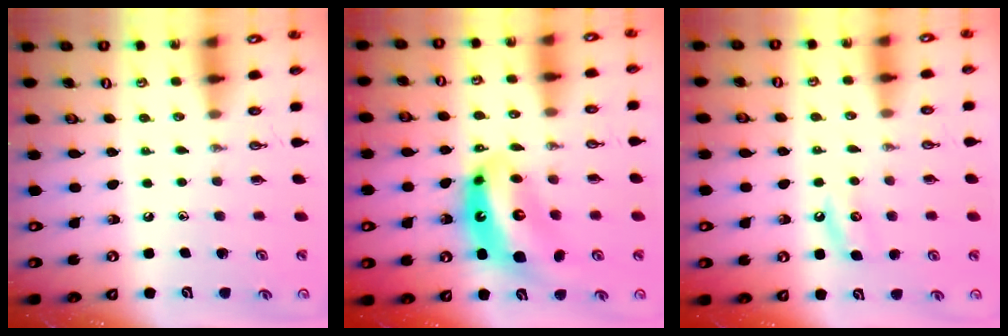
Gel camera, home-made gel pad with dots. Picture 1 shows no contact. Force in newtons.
{"total": 13.8, "press": 13.7, "slide": 1.3}
{"total": 4.3, "press": 4.3, "slide": 0.3}